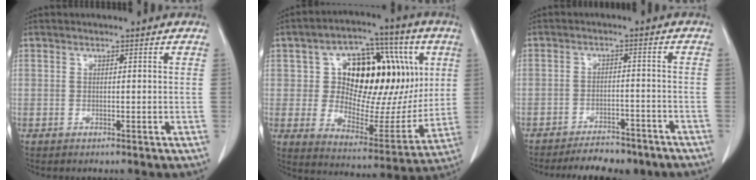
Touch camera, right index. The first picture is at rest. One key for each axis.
{"total": 21.5, "fx": 5.2, "fy": 11.6, "fz": 17.3, "tx": -0.242, "ty": 0.039, "tz": 0.086}
{"total": 9.3, "fx": -8.2, "fy": 2.9, "fz": 3.3, "tx": -0.040, "ty": -0.003, "tz": -0.111}